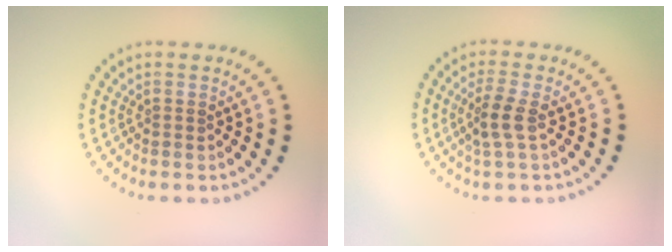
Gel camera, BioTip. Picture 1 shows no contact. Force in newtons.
{"total": 2.2, "press": 2.0, "slide": 1.0}